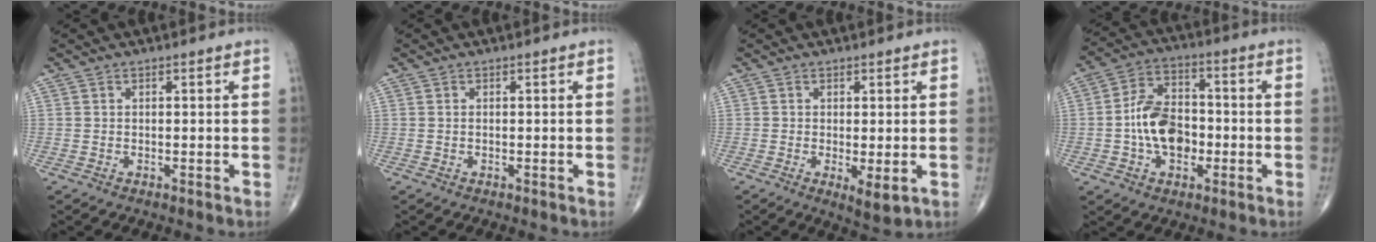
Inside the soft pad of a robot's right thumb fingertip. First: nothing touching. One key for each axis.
{"total": 0.0}
{"total": 4.0, "fx": -0.8, "fy": 1.4, "fz": 3.7, "tx": -0.060, "ty": -0.015, "tz": -0.010}
{"total": 11.6, "fx": -1.9, "fy": 7.7, "fz": 8.6, "tx": -0.130, "ty": 0.027, "tz": -0.042}